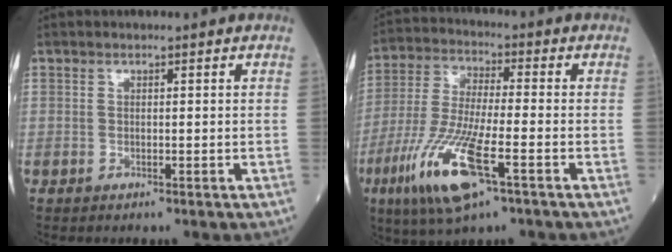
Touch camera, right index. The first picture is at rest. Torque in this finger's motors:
{"motor_torque": [1.07, -1.07, 0.36, 0.21]}